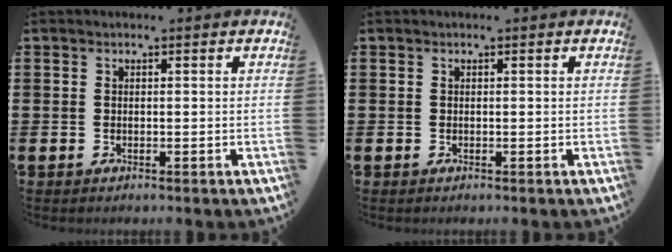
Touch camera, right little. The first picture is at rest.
{"total": 0.0}